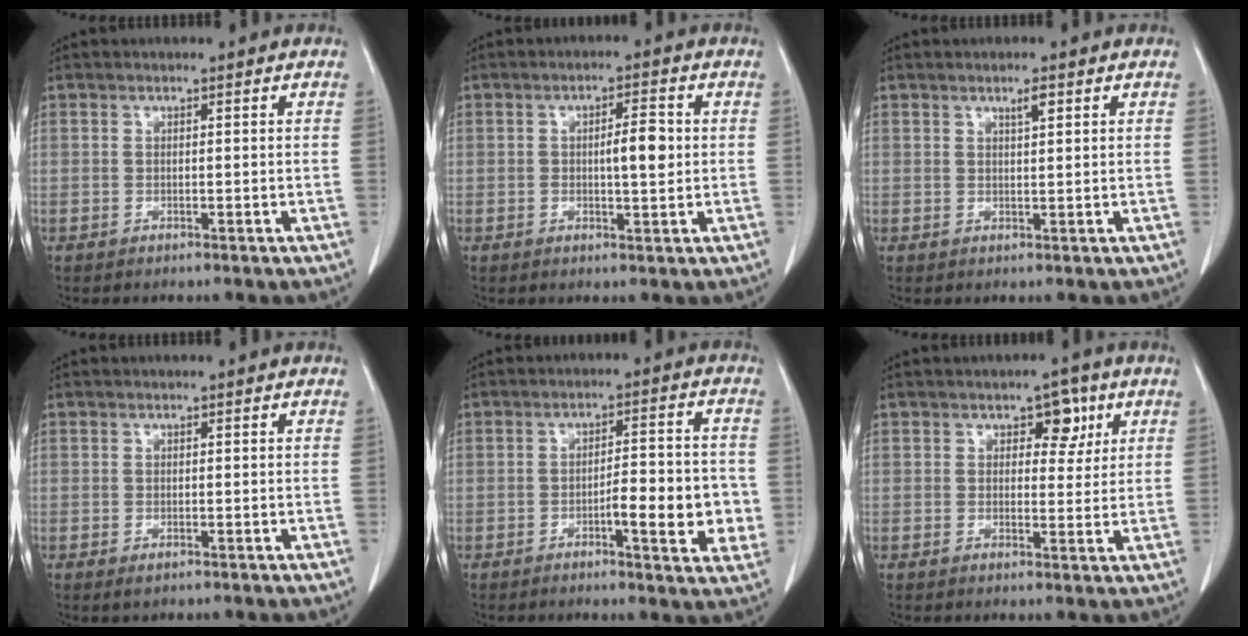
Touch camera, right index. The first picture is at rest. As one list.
[{"total": 4.6, "force": [0.2, 1.2, 4.4], "torque": [-0.069, 0.004, 0.004]}, {"total": 1.7, "force": [0.9, 0.2, 1.4], "torque": [-0.025, -0.001, 0.016]}, {"total": 0.7, "force": [-0.4, 0.3, 0.6], "torque": [-0.010, -0.002, -0.001]}, {"total": 9.0, "force": [-2.1, 1.9, 8.5], "torque": [-0.110, 0.008, -0.028]}, {"total": 4.1, "force": [1.9, 2.4, 2.7], "torque": [-0.027, 0.006, 0.026]}]